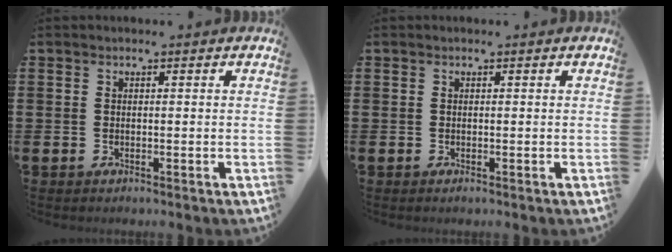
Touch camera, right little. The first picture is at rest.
{"total": 0.0}